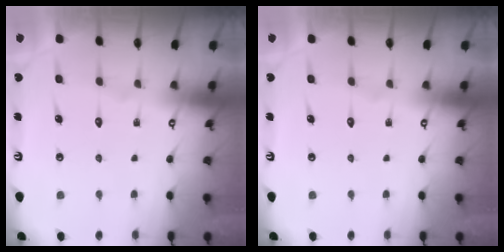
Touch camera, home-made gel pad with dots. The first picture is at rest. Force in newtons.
{"total": 0.0}